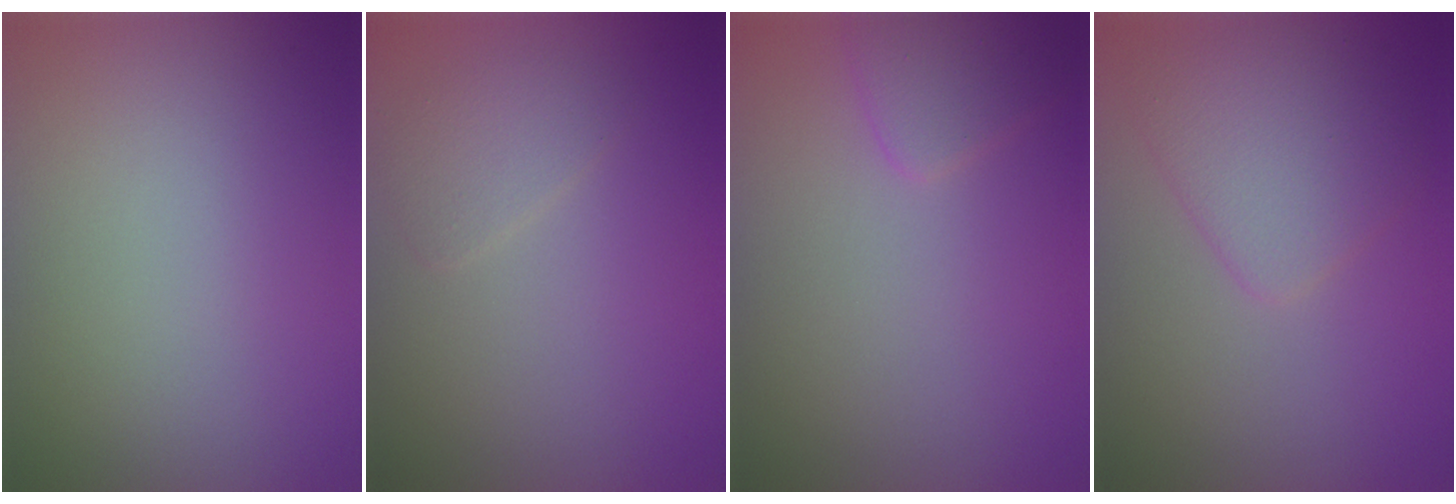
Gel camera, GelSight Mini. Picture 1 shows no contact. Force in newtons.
{"total": 1.7, "press": 1.7, "slide": 0.1}
{"total": 1.9, "press": 1.9, "slide": 0.1}
{"total": 4.0, "press": 4.0, "slide": 0.0}